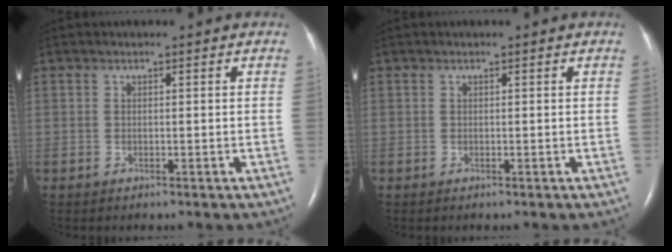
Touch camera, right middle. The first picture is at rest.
{"total": 0.0}